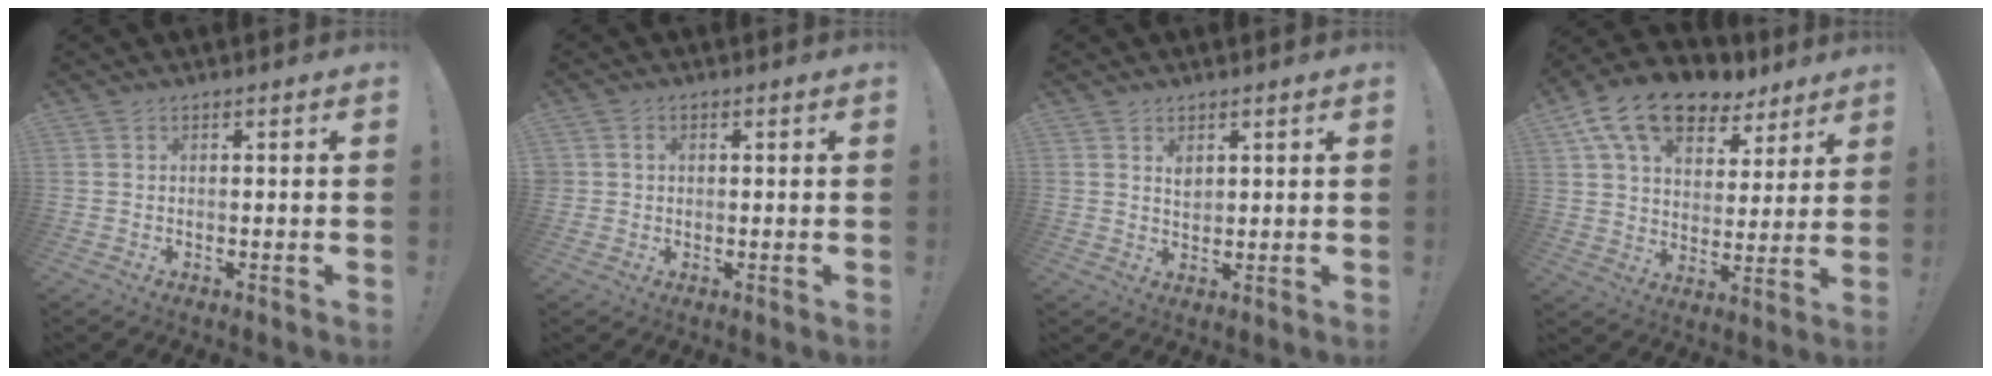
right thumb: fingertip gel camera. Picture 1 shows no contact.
{"total": 1.5, "force": [0.1, 1.4, 0.4], "torque": [-0.005, 0.002, 0.001]}
{"total": 2.7, "force": [1.6, 1.8, 1.1], "torque": [-0.009, -0.011, 0.027]}
{"total": 16.3, "force": [10.5, 9.4, 8.3], "torque": [-0.142, -0.061, 0.191]}